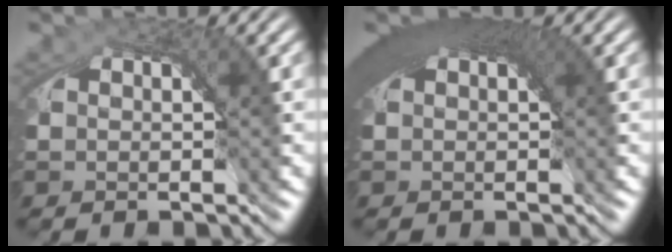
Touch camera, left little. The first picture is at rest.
{"total": 5.8, "force": [1.9, 2.0, 5.1], "torque": [-0.059, 0.018, 0.020]}